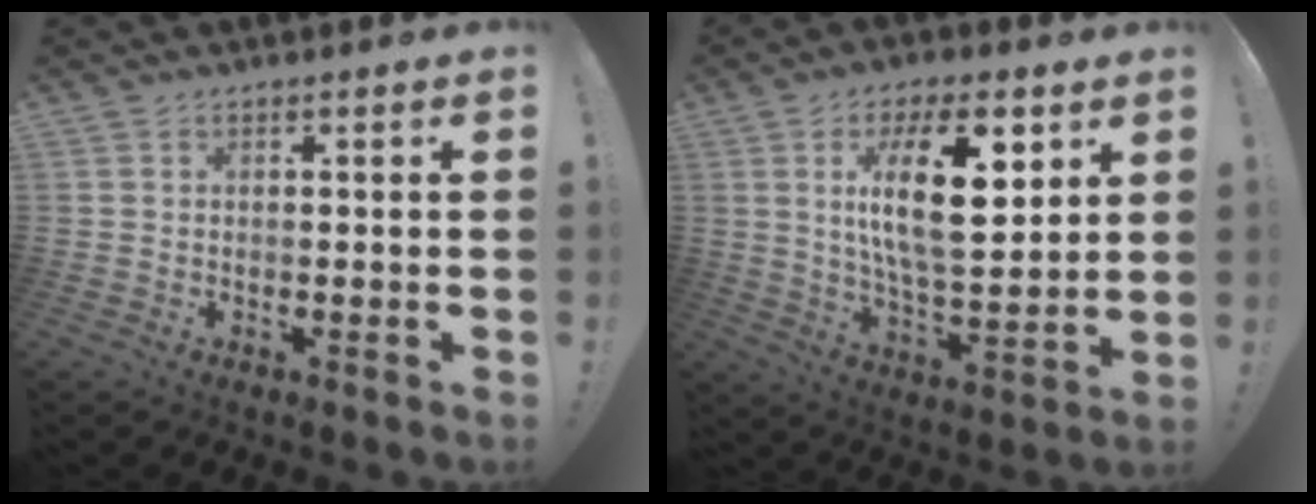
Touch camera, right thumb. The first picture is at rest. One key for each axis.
{"total": 18.6, "fx": 6.3, "fy": 6.6, "fz": 16.3, "tx": -0.293, "ty": -0.017, "tz": 0.088}